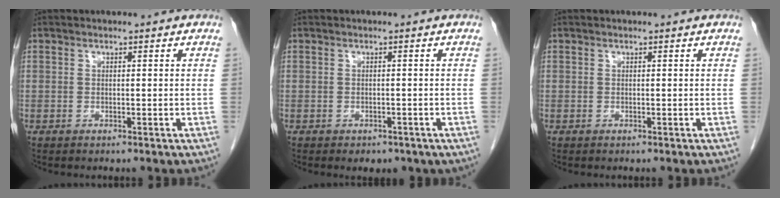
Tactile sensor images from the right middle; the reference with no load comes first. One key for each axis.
{"total": 2.6, "fx": -1.7, "fy": 1.6, "fz": 1.1, "tx": -0.013, "ty": -0.001, "tz": -0.013}
{"total": 0.0}